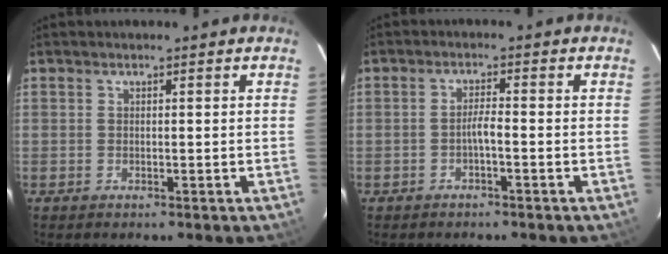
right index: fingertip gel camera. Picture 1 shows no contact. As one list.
[{"total": 2.2, "force": [-1.2, 0.1, 1.8], "torque": [-0.036, 0.008, -0.021]}]